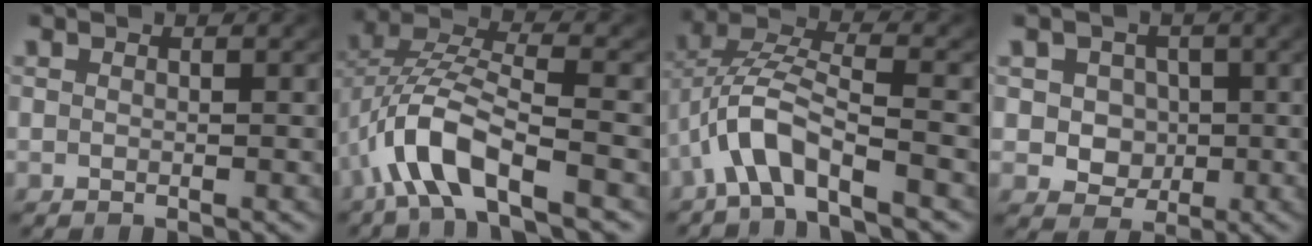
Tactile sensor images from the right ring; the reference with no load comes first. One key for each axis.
{"total": 7.0, "fx": -1.4, "fy": 4.3, "fz": 5.4, "tx": -0.131, "ty": -0.008, "tz": -0.026}
{"total": 6.3, "fx": -0.6, "fy": 4.4, "fz": 4.5, "tx": -0.118, "ty": -0.004, "tz": -0.019}
{"total": 5.3, "fx": 0.0, "fy": 4.8, "fz": 2.0, "tx": -0.040, "ty": -0.027, "tz": 0.008}